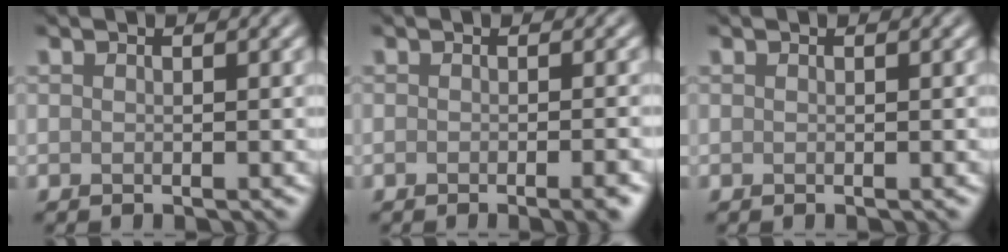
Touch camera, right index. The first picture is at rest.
{"total": 3.0, "force": [-1.6, 0.8, 2.4], "torque": [-0.016, 0.006, -0.020]}
{"total": 0.0}